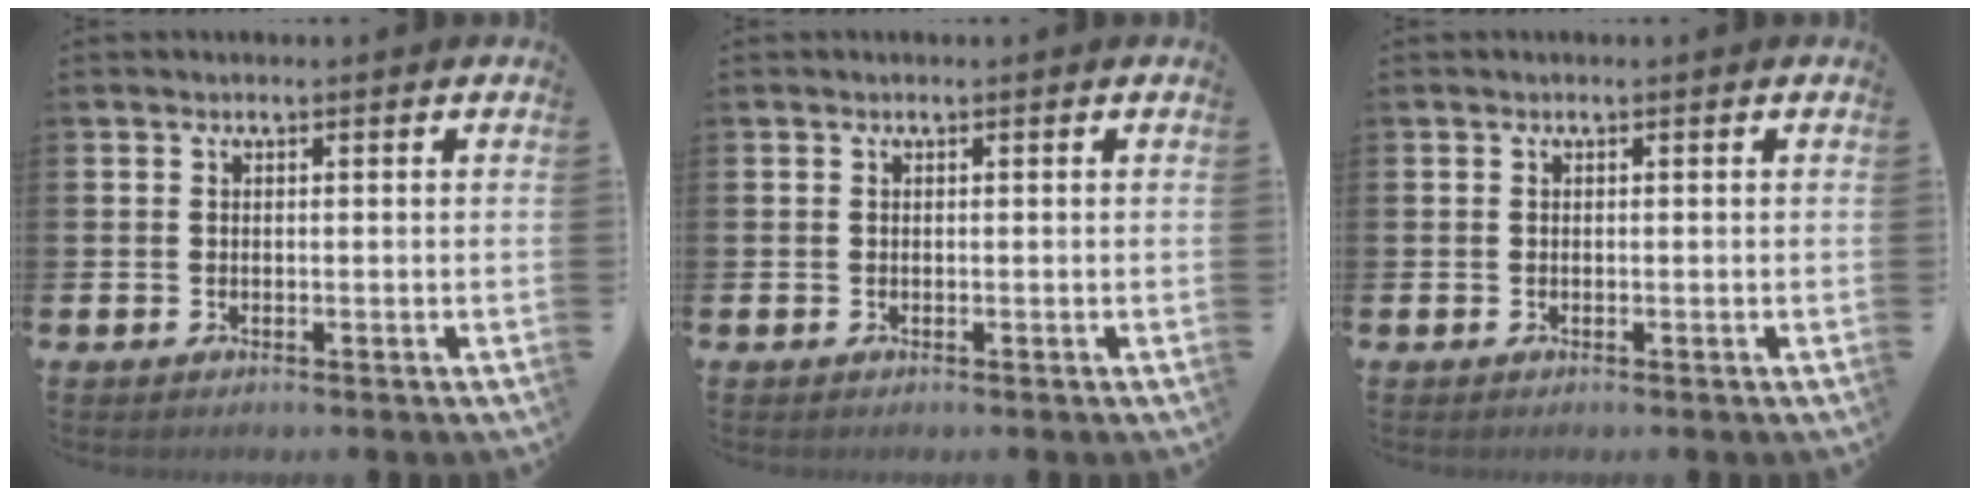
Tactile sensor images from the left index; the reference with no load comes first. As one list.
[{"total": 0.0}, {"total": 0.0}]